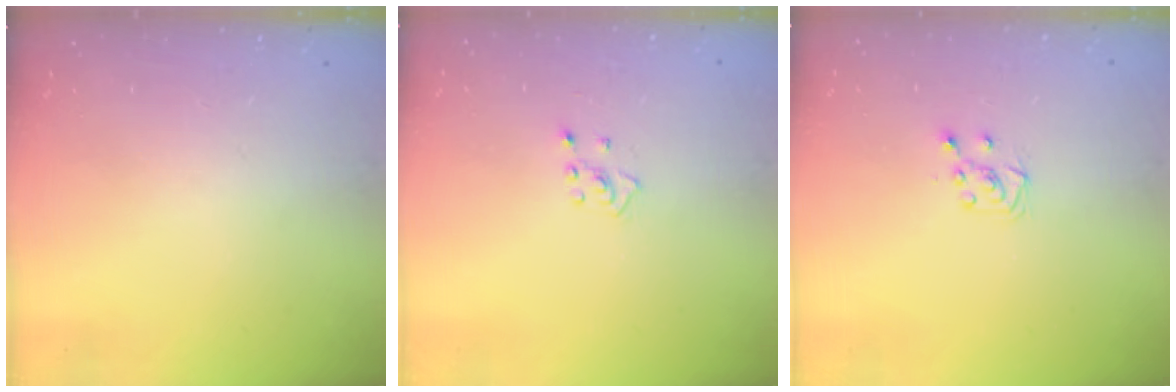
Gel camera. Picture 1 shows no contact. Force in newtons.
{"total": 2.4, "press": 2.4, "slide": 0.5}
{"total": 5.8, "press": 5.7, "slide": 0.6}